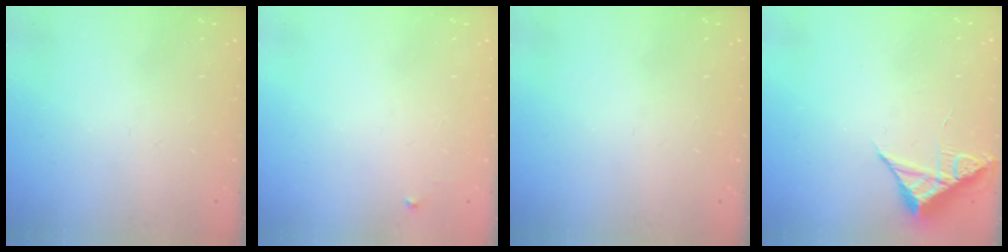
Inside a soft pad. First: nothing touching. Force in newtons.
{"total": 3.2, "press": 3.2, "slide": 0.5}
{"total": 0.0}
{"total": 7.1, "press": 7.1, "slide": 0.3}